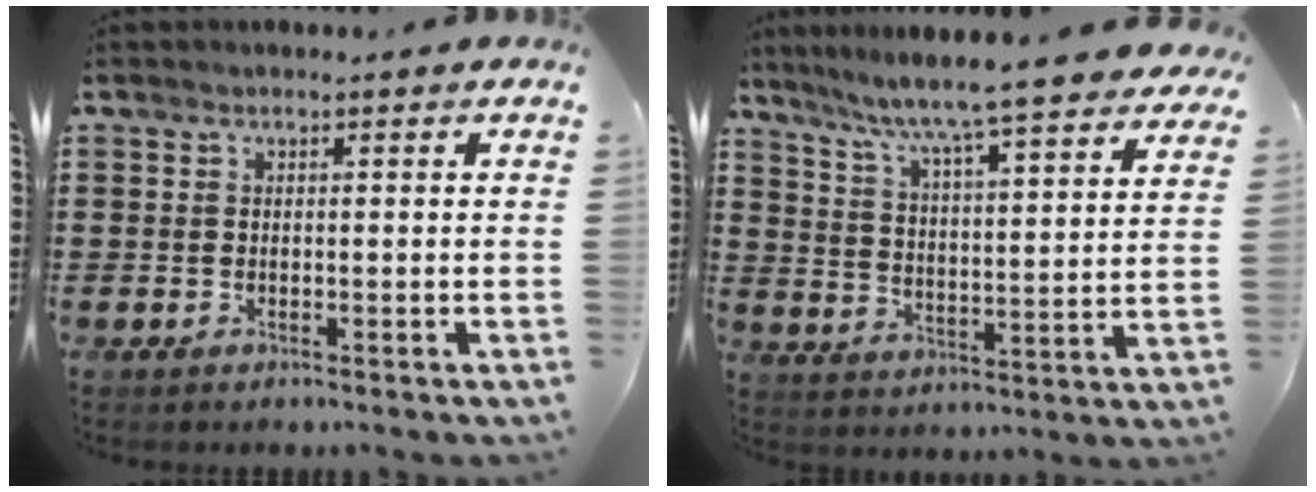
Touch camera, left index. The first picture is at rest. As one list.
[{"total": 6.8, "force": [6.2, -1.0, 2.6], "torque": [-0.078, -0.054, 0.098]}]